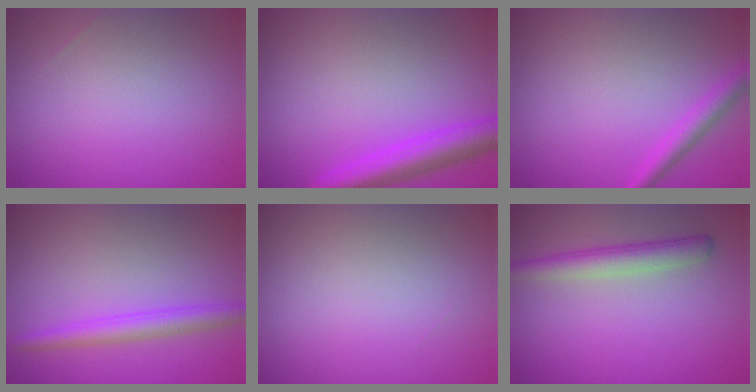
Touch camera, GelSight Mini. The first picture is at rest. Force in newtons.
{"total": 4.5, "press": 4.5, "slide": 0.2}
{"total": 2.0, "press": 2.0, "slide": 0.1}
{"total": 2.7, "press": 2.7, "slide": 0.1}
{"total": 0.0}
{"total": 2.8, "press": 2.8, "slide": 0.1}